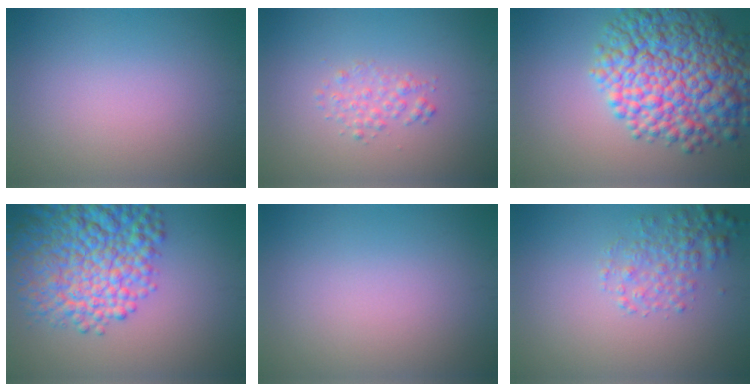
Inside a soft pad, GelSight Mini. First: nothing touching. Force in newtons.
{"total": 1.5, "press": 1.5, "slide": 0.0}
{"total": 11.5, "press": 11.5, "slide": 0.2}
{"total": 10.7, "press": 10.7, "slide": 0.5}
{"total": 0.0}
{"total": 2.9, "press": 2.9, "slide": 0.1}